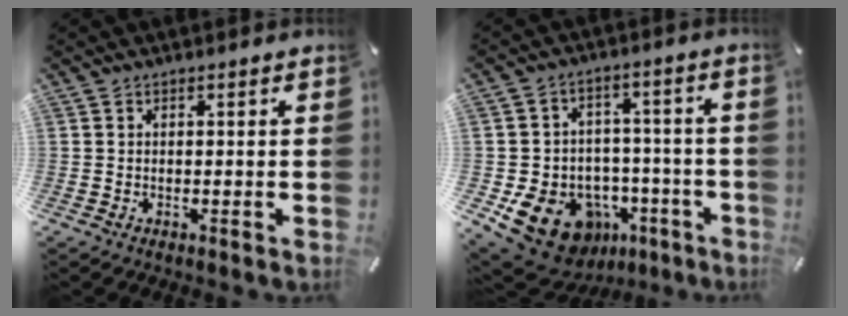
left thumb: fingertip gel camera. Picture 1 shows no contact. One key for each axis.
{"total": 15.0, "fx": -6.7, "fy": 11.9, "fz": 6.4, "tx": -0.100, "ty": 0.034, "tz": -0.098}